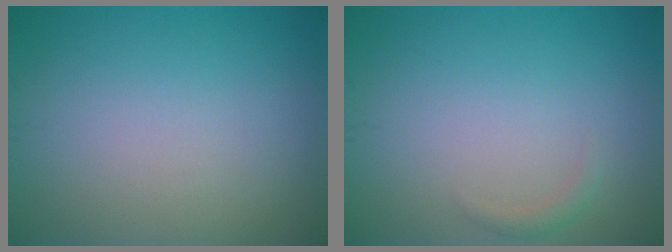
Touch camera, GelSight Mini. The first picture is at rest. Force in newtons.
{"total": 0.8, "press": 0.8, "slide": 0.1}